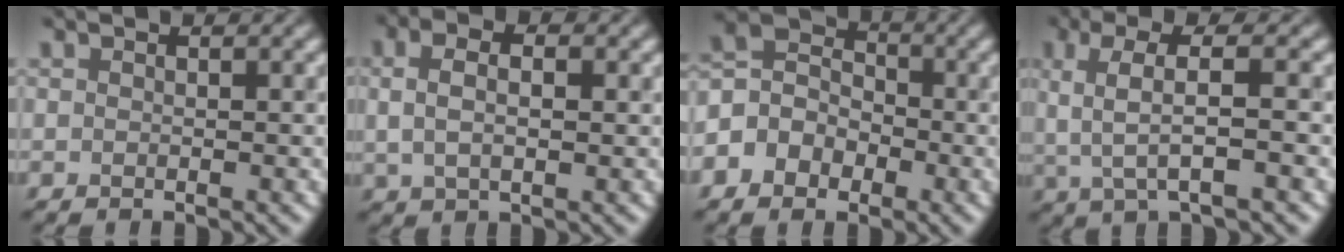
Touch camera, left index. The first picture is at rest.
{"total": 3.5, "force": [0.9, 1.8, 2.8], "torque": [-0.070, 0.009, 0.016]}
{"total": 5.4, "force": [-2.0, 4.3, 2.5], "torque": [-0.039, 0.012, -0.049]}
{"total": 4.4, "force": [0.5, 1.2, 4.1], "torque": [-0.078, 0.010, 0.011]}